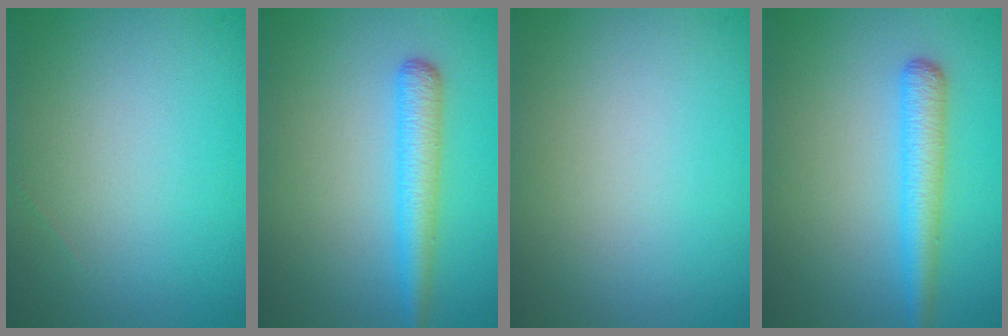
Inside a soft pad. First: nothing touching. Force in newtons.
{"total": 2.9, "press": 2.9, "slide": 0.1}
{"total": 0.0}
{"total": 2.9, "press": 2.9, "slide": 0.1}